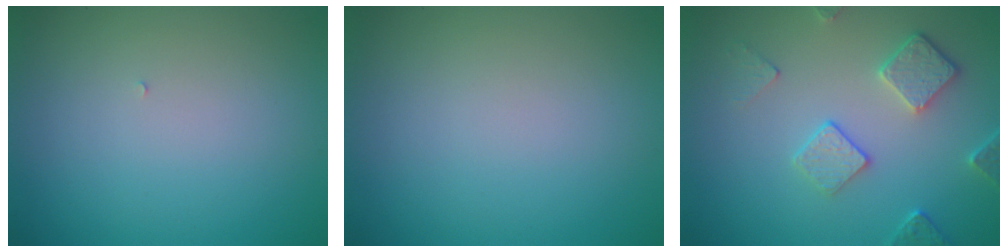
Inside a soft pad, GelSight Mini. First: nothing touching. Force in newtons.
{"total": 0.0}
{"total": 3.7, "press": 3.2, "slide": 2.0}